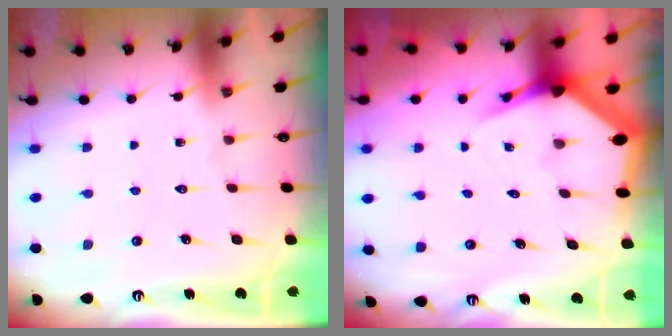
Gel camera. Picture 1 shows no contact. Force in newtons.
{"total": 5.0, "press": 4.9, "slide": 0.8}